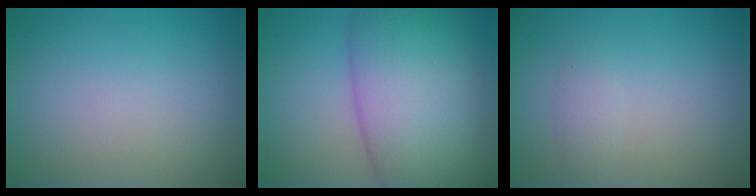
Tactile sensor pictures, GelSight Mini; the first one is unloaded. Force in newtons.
{"total": 12.8, "press": 12.7, "slide": 0.5}
{"total": 1.0, "press": 1.0, "slide": 0.0}